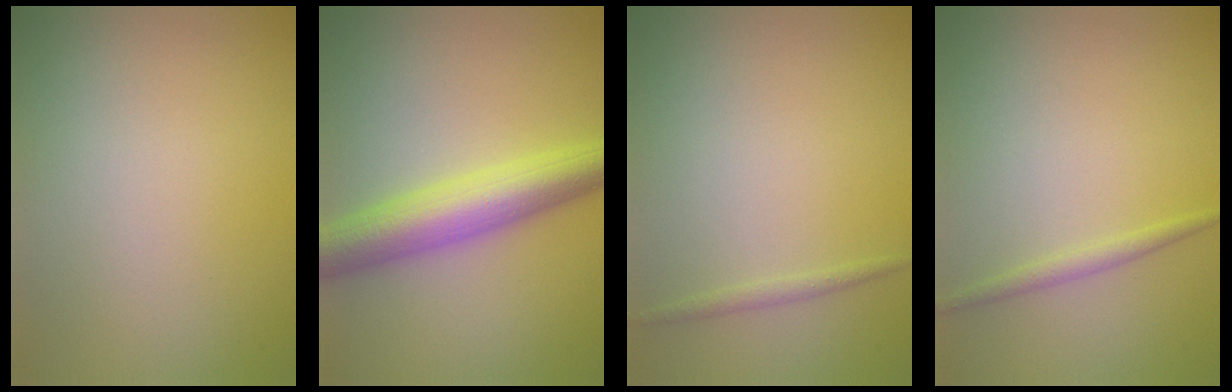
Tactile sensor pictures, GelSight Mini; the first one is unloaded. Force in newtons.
{"total": 6.9, "press": 6.9, "slide": 0.2}
{"total": 0.8, "press": 0.8, "slide": 0.1}
{"total": 1.2, "press": 1.2, "slide": 0.1}